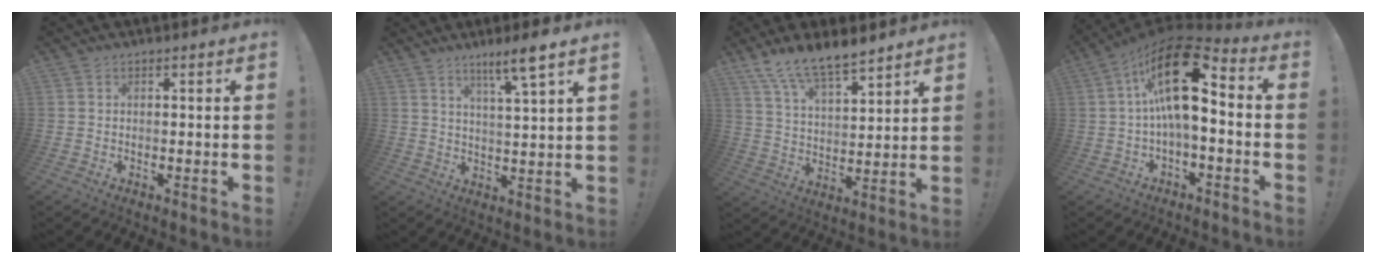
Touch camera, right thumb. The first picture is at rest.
{"total": 7.6, "force": [5.1, -0.5, 5.6], "torque": [-0.089, -0.030, 0.080]}
{"total": 11.3, "force": [9.6, 3.1, 5.0], "torque": [-0.097, -0.067, 0.177]}
{"total": 20.5, "force": [4.0, 9.0, 18.0], "torque": [-0.299, -0.015, 0.071]}